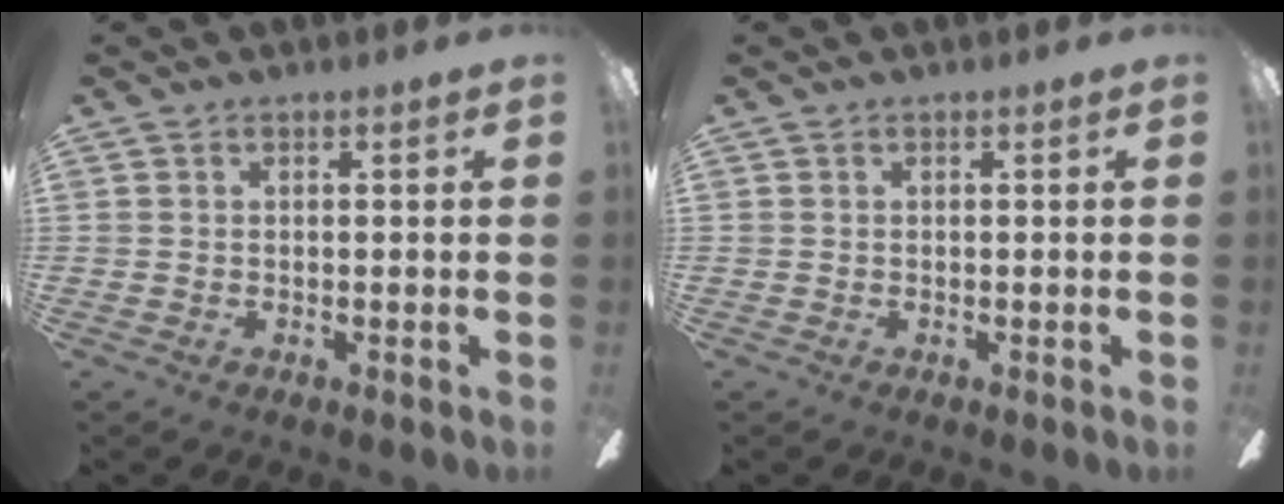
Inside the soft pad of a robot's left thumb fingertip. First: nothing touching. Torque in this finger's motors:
{"motor_torque": [0.02, 0.02, 0.10, -0.19, 0.00]}